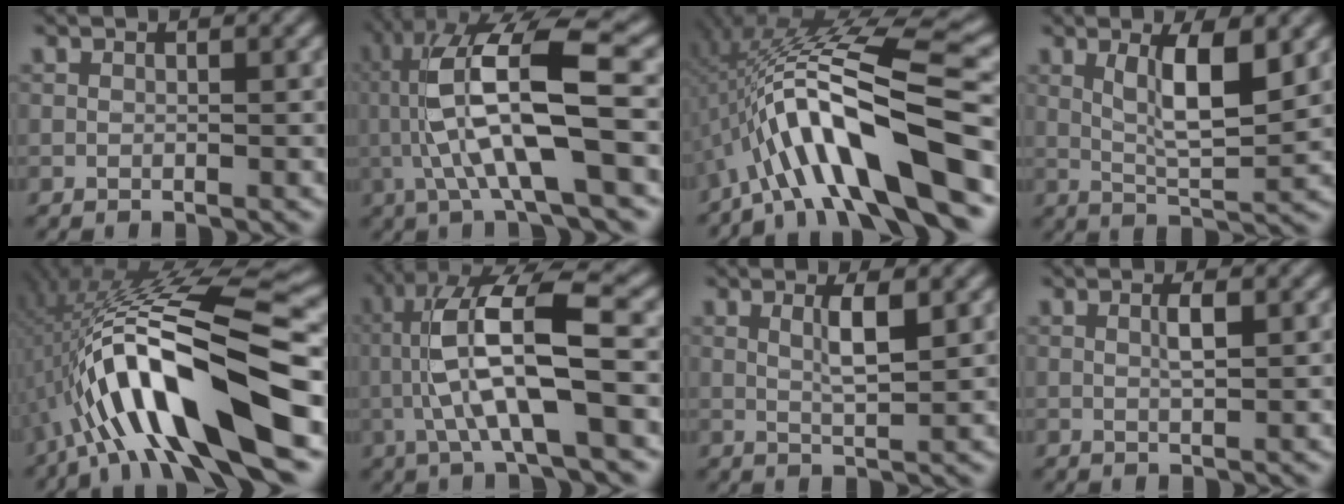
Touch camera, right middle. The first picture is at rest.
{"total": 11.0, "force": [0.2, 2.8, 10.6], "torque": [-0.205, 0.015, 0.011]}
{"total": 11.6, "force": [-4.3, 2.3, 10.5], "torque": [-0.173, 0.032, -0.065]}
{"total": 5.2, "force": [1.5, 1.2, 4.8], "torque": [-0.089, 0.001, 0.036]}
{"total": 12.7, "force": [-3.5, 2.9, 11.9], "torque": [-0.195, 0.029, -0.050]}
{"total": 9.8, "force": [-0.3, 2.6, 9.4], "torque": [-0.190, 0.016, 0.002]}
{"total": 2.5, "force": [0.9, 0.3, 2.3], "torque": [-0.043, 0.003, 0.024]}
{"total": 1.1, "force": [0.4, 0.0, 1.0], "torque": [-0.023, 0.007, 0.013]}